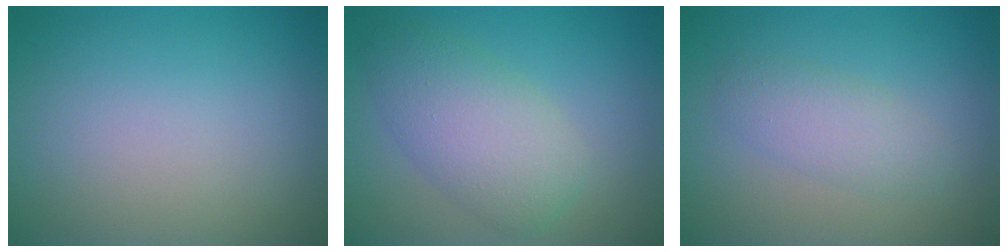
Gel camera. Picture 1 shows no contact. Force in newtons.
{"total": 5.1, "press": 5.1, "slide": 0.1}
{"total": 2.4, "press": 2.4, "slide": 0.1}